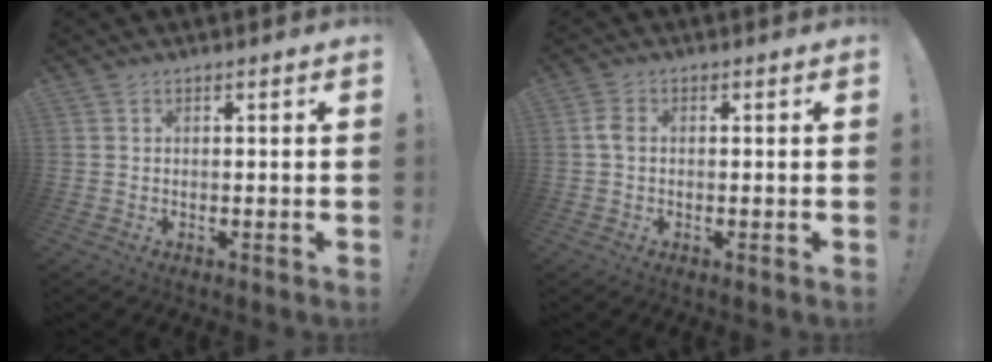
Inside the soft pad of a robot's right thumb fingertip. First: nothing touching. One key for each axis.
{"total": 3.1, "fx": -0.1, "fy": 2.0, "fz": 2.4, "tx": -0.047, "ty": 0.012, "tz": 0.001}